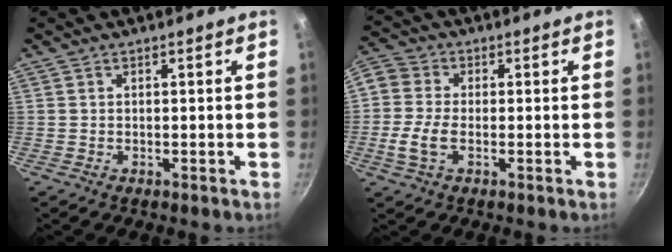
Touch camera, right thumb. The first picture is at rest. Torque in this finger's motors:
{"motor_torque": [-0.03, 0.26, 0.63, -0.53, 0.07]}